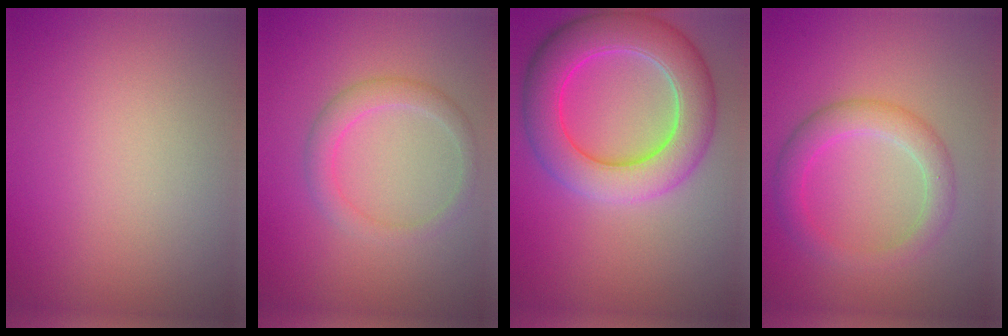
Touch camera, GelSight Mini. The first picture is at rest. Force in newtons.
{"total": 2.3, "press": 2.3, "slide": 0.1}
{"total": 7.9, "press": 7.9, "slide": 0.4}
{"total": 3.4, "press": 3.3, "slide": 0.4}